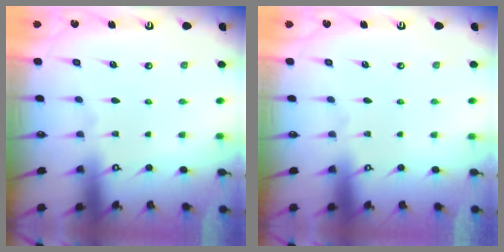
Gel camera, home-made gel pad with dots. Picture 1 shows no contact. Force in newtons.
{"total": 0.0}